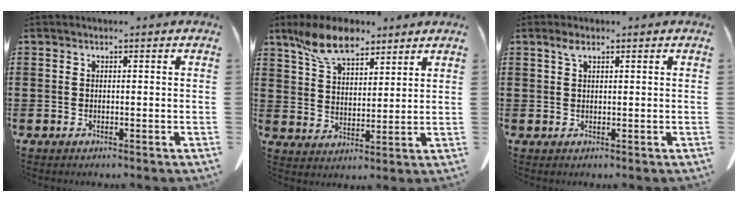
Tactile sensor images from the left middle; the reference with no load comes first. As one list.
[{"total": 9.0, "force": [6.9, 3.5, 4.6], "torque": [-0.112, -0.007, 0.131]}, {"total": 1.6, "force": [0.8, 0.5, 1.2], "torque": [-0.028, 0.001, 0.016]}]